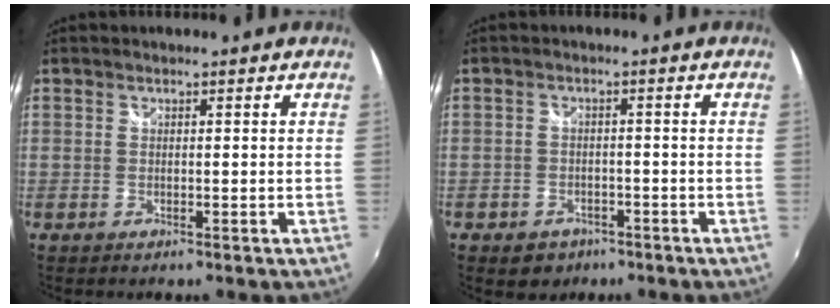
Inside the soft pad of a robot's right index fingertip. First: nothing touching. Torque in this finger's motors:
{"motor_torque": [0.27, -0.28, 0.04, -0.01]}